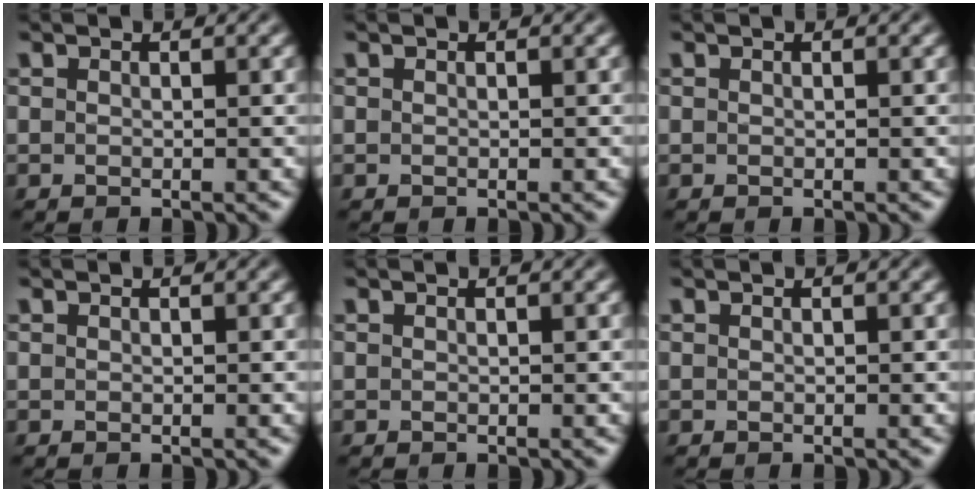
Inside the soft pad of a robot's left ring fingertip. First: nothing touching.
{"total": 0.0}
{"total": 0.0}
{"total": 0.0}
{"total": 0.0}
{"total": 0.0}